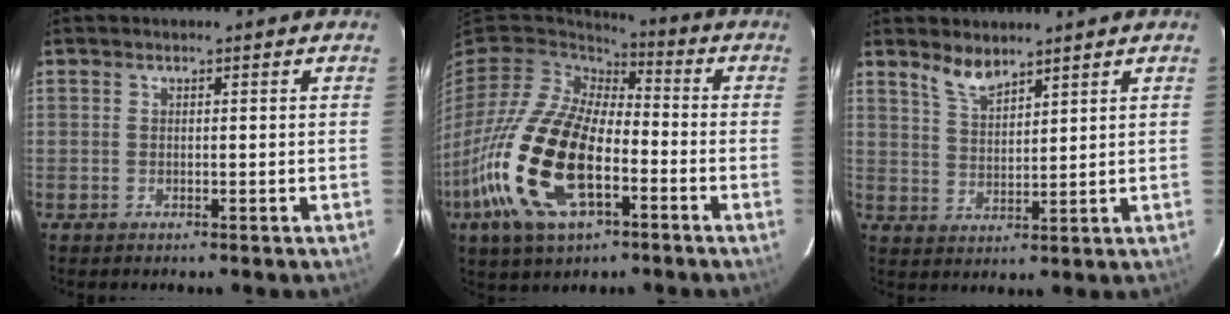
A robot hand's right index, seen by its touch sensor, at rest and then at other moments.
{"total": 22.2, "force": [-7.7, 11.4, 17.4], "torque": [-0.385, -0.027, -0.147]}
{"total": 4.8, "force": [4.0, 1.3, 2.2], "torque": [-0.042, 0.001, 0.080]}